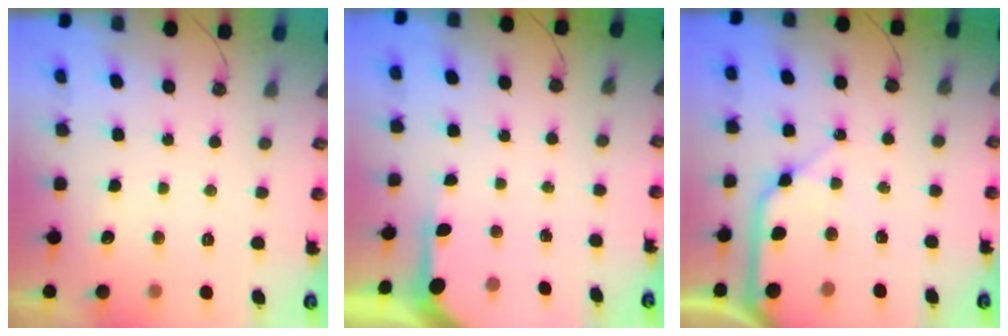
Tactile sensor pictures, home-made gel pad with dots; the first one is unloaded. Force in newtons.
{"total": 3.9, "press": 3.9, "slide": 0.3}
{"total": 13.2, "press": 13.1, "slide": 1.6}